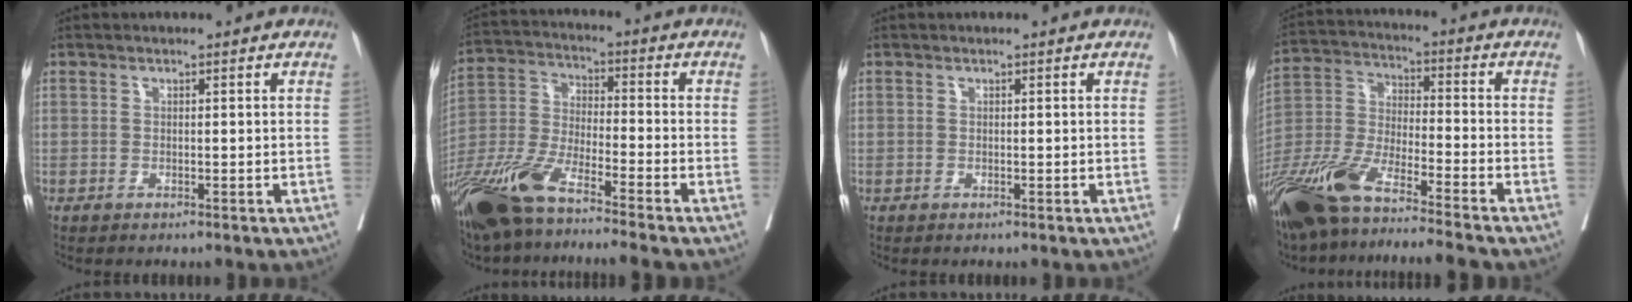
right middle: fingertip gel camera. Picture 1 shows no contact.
{"total": 15.0, "force": [-11.3, 0.7, 9.8], "torque": [-0.213, -0.030, -0.223]}
{"total": 0.0}
{"total": 18.4, "force": [-14.6, 0.9, 11.2], "torque": [-0.254, -0.032, -0.277]}